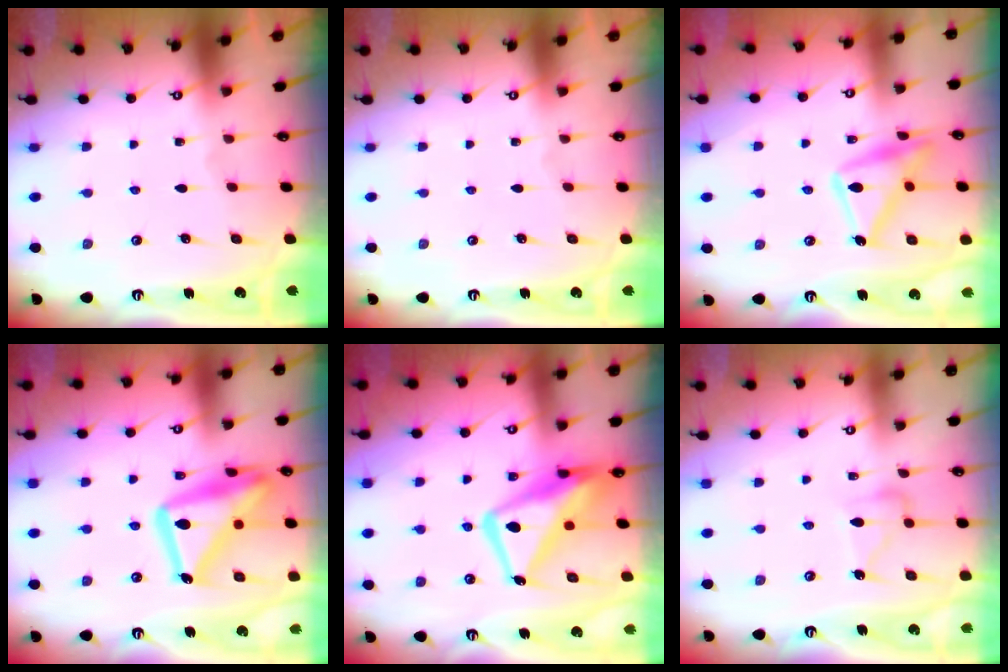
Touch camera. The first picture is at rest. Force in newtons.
{"total": 0.0}
{"total": 15.7, "press": 15.6, "slide": 1.0}
{"total": 21.1, "press": 21.0, "slide": 1.6}
{"total": 14.2, "press": 14.1, "slide": 1.4}
{"total": 8.8, "press": 8.8, "slide": 0.7}